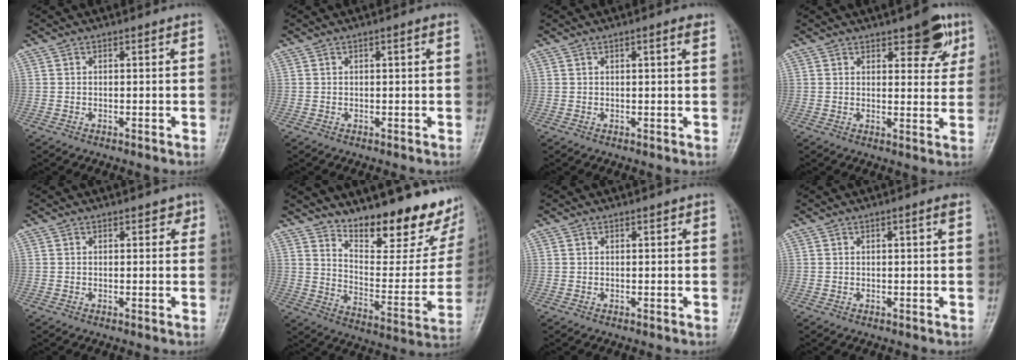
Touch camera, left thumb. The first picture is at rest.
{"total": 1.0, "force": [0.4, 0.1, 0.9], "torque": [-0.015, 0.002, 0.005]}
{"total": 1.9, "force": [1.0, 0.2, 1.6], "torque": [-0.022, -0.001, 0.012]}
{"total": 7.6, "force": [4.4, 3.3, 5.2], "torque": [-0.037, -0.020, 0.054]}
{"total": 2.0, "force": [1.2, 1.1, 1.0], "torque": [0.006, -0.003, 0.010]}
{"total": 22.4, "force": [16.7, 7.4, 13.0], "torque": [-0.143, -0.115, 0.243]}
{"total": 0.9, "force": [0.6, 0.4, 0.6], "torque": [-0.005, 0.000, 0.006]}
{"total": 1.4, "force": [0.7, 0.1, 1.3], "torque": [-0.020, 0.000, 0.009]}